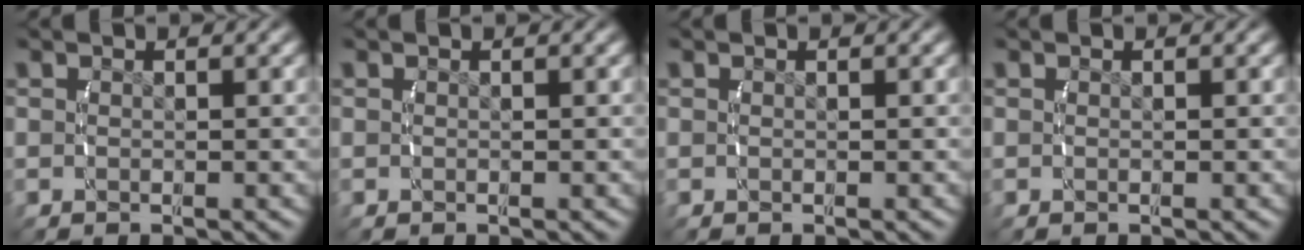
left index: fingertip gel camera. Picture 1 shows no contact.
{"total": 0.0}
{"total": 0.0}
{"total": 0.0}